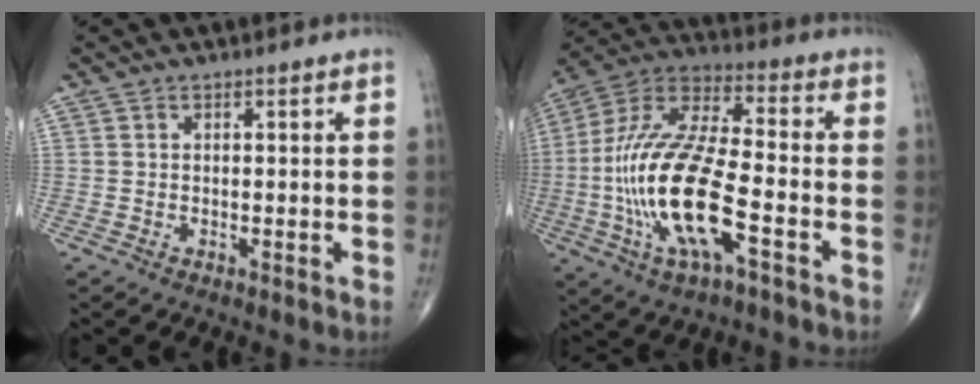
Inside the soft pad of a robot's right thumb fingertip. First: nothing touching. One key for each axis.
{"total": 21.8, "fx": -5.6, "fy": 7.4, "fz": 19.7, "tx": -0.423, "ty": 0.026, "tz": -0.097}